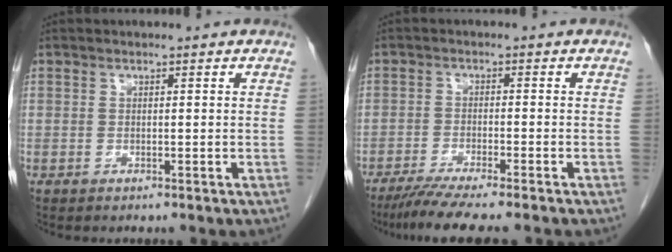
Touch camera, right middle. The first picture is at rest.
{"total": 7.8, "force": [-6.4, -0.3, 4.4], "torque": [-0.064, -0.021, -0.104]}